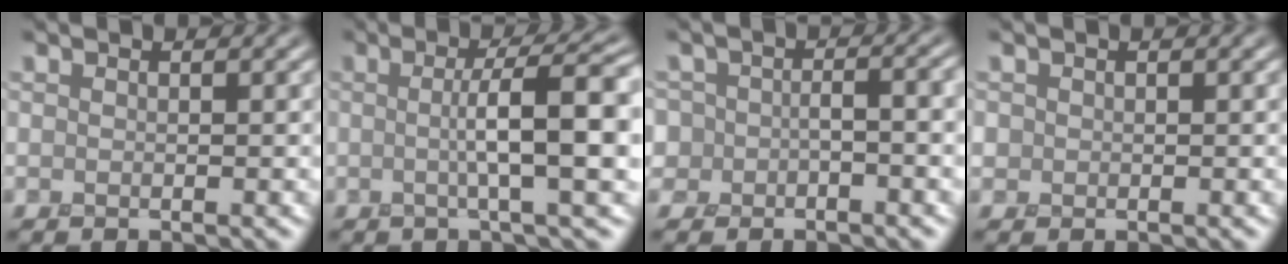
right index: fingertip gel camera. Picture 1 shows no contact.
{"total": 7.3, "force": [0.3, 1.4, 7.2], "torque": [-0.100, 0.010, 0.001]}
{"total": 3.6, "force": [-1.1, 2.8, 2.0], "torque": [-0.007, 0.011, -0.030]}
{"total": 0.7, "force": [0.1, 0.7, -0.1], "torque": [0.006, -0.001, -0.003]}